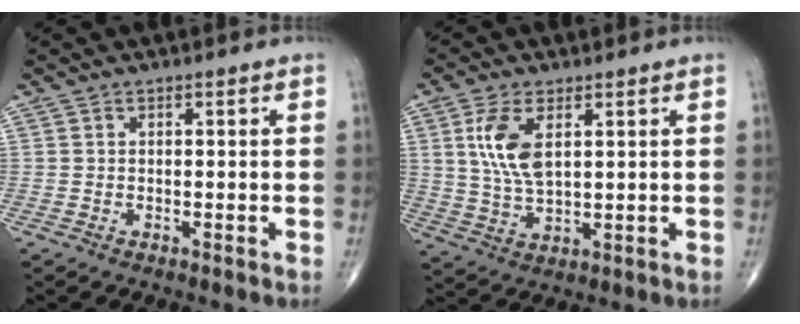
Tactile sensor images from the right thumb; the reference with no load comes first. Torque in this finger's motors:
{"motor_torque": [0.43, 2.48, 0.89, -0.03, 0.11]}